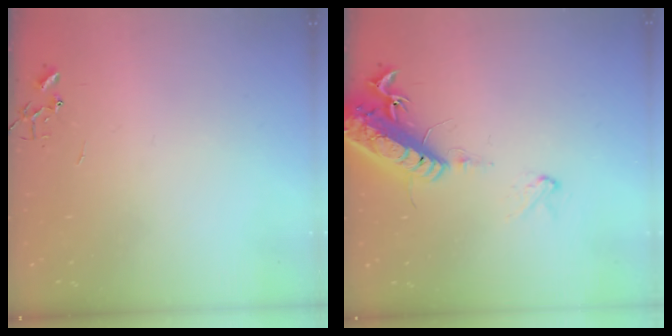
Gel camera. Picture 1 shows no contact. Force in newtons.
{"total": 17.9, "press": 17.5, "slide": 3.9}